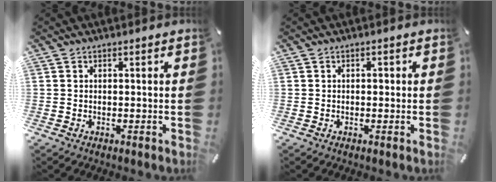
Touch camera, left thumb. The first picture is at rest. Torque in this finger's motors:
{"motor_torque": [0.09, 0.25, 0.27, 0.02, 0.02]}